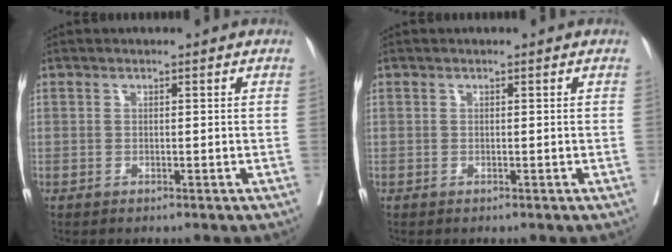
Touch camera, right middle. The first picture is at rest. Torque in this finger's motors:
{"motor_torque": [0.38, -0.38, 0.12, -0.01]}